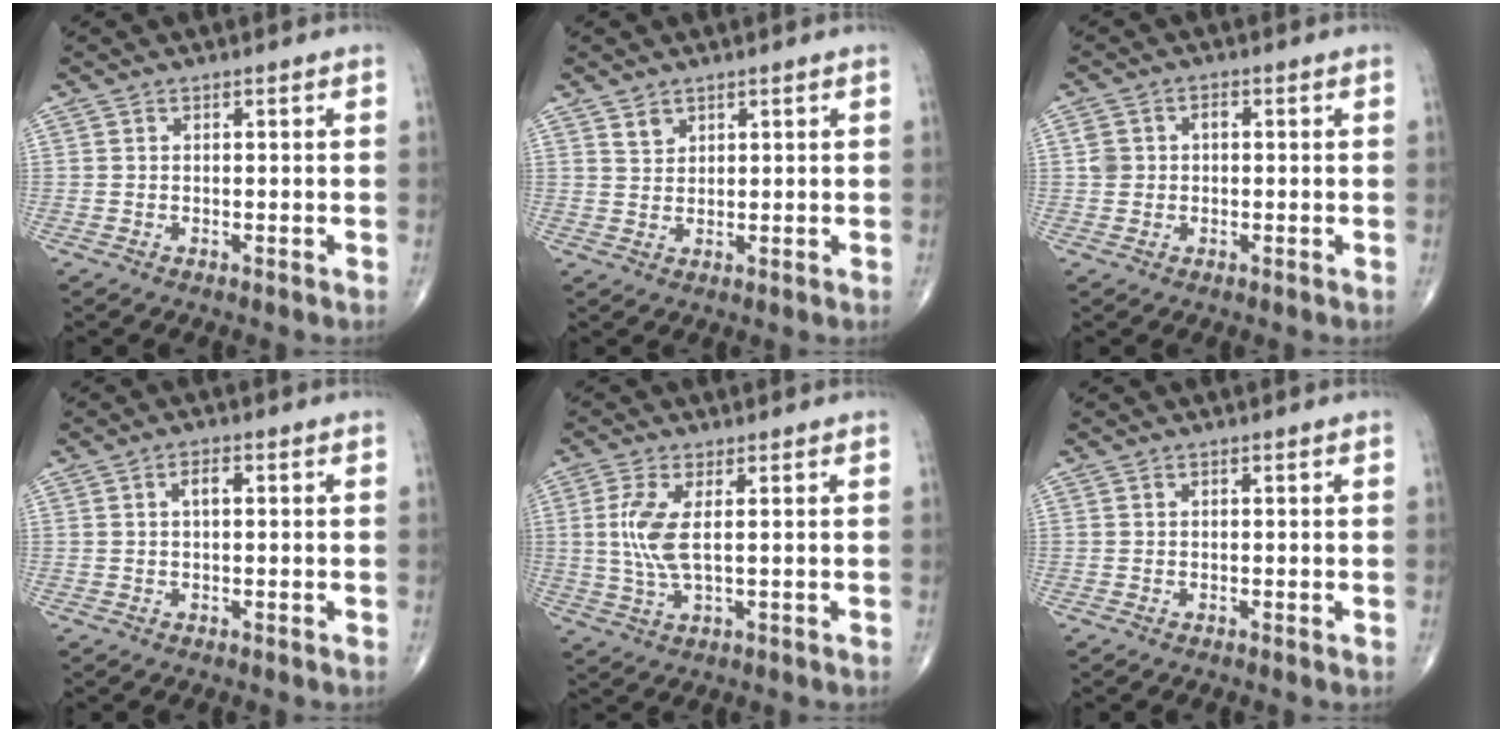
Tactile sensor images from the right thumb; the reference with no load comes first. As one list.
[{"total": 2.1, "force": [1.5, 1.3, 0.6], "torque": [0.000, -0.011, 0.029]}, {"total": 3.5, "force": [0.3, 2.9, 1.9], "torque": [-0.027, 0.012, 0.005]}, {"total": 2.3, "force": [0.5, 1.1, 2.0], "torque": [-0.035, 0.006, 0.008]}, {"total": 6.7, "force": [1.0, 2.0, 6.3], "torque": [-0.160, -0.008, 0.023]}, {"total": 0.0}]